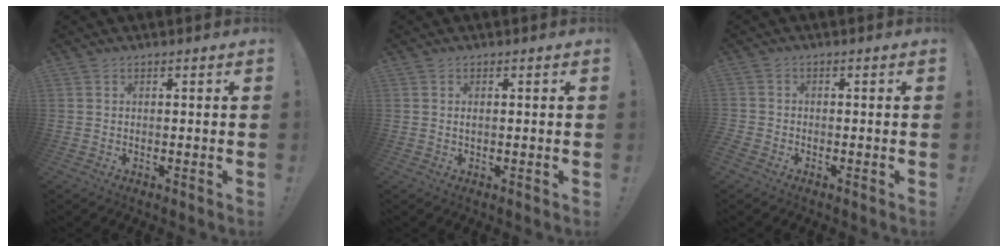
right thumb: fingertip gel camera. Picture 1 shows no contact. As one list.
[{"total": 0.5, "force": [-0.1, 0.1, 0.5], "torque": [-0.015, 0.002, -0.001]}, {"total": 2.0, "force": [-1.5, 1.2, 0.4], "torque": [-0.003, 0.007, -0.027]}]